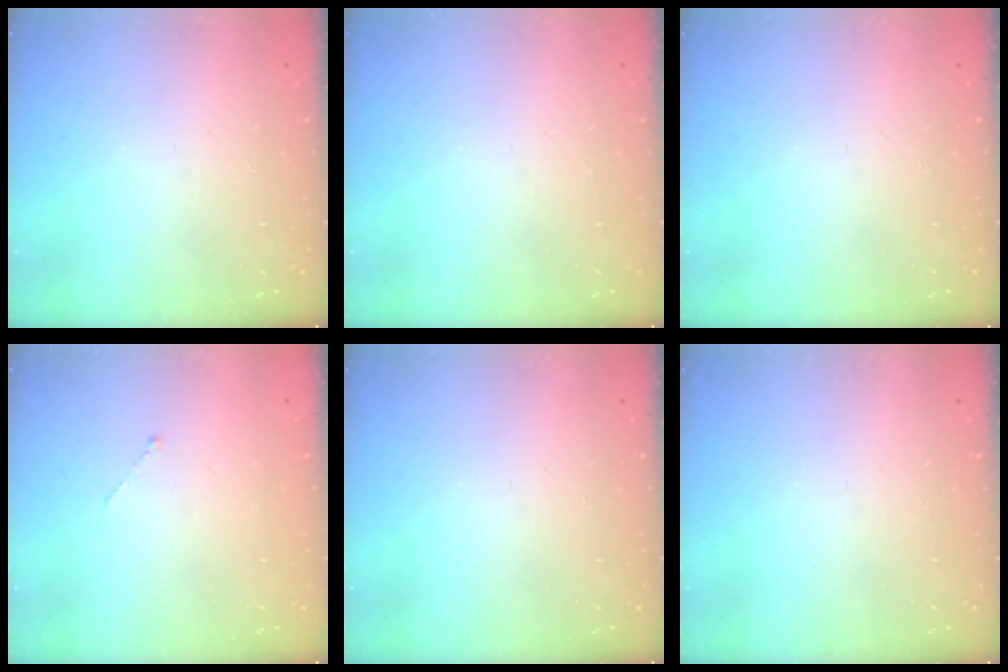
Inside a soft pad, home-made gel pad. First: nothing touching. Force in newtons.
{"total": 0.0}
{"total": 0.0}
{"total": 0.0}
{"total": 0.0}
{"total": 0.0}